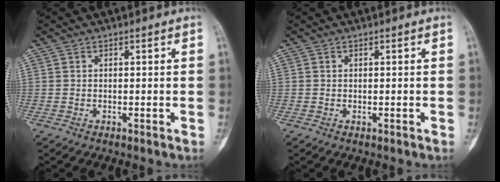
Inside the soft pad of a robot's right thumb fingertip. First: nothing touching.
{"total": 0.0}